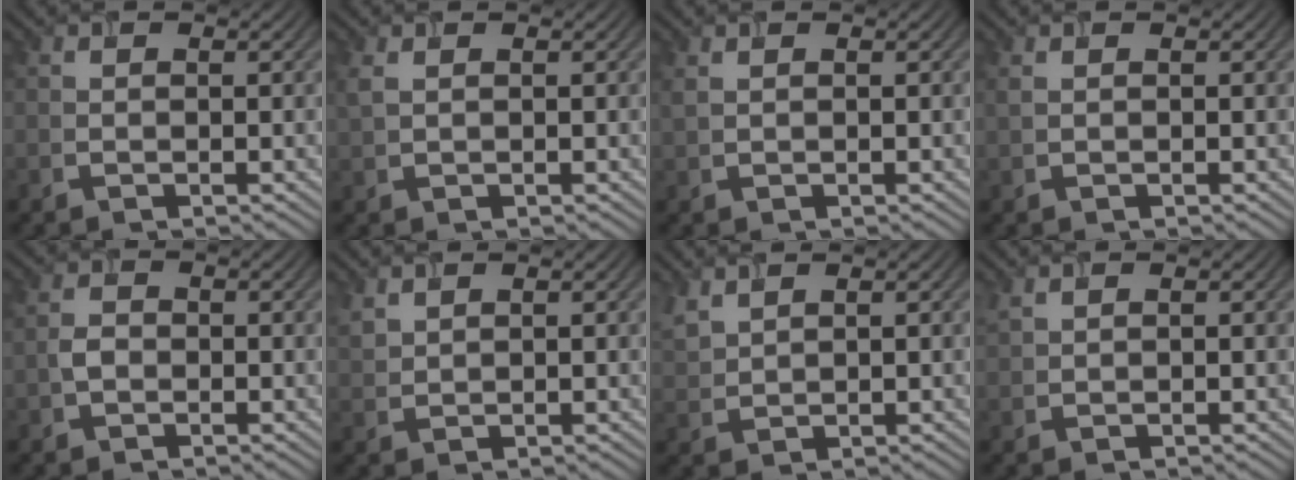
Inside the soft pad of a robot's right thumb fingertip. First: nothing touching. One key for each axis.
{"total": 1.4, "fx": 0.7, "fy": 0.7, "fz": 1.0, "tx": -0.032, "ty": 0.002, "tz": 0.017}
{"total": 0.8, "fx": 0.6, "fy": 0.3, "fz": 0.5, "tx": -0.021, "ty": 0.000, "tz": 0.015}
{"total": 0.6, "fx": 0.3, "fy": 0.2, "fz": 0.4, "tx": -0.015, "ty": 0.001, "tz": 0.008}
{"total": 1.7, "fx": -0.5, "fy": 1.3, "fz": 1.0, "tx": -0.024, "ty": 0.001, "tz": -0.015}
{"total": 2.0, "fx": 1.5, "fy": 0.9, "fz": 0.9, "tx": -0.030, "ty": 0.003, "tz": 0.040}
{"total": 3.2, "fx": 2.5, "fy": 1.1, "fz": 1.7, "tx": -0.052, "ty": 0.007, "tz": 0.059}
{"total": 1.3, "fx": 1.1, "fy": 0.3, "fz": 0.7, "tx": -0.025, "ty": 0.005, "tz": 0.028}